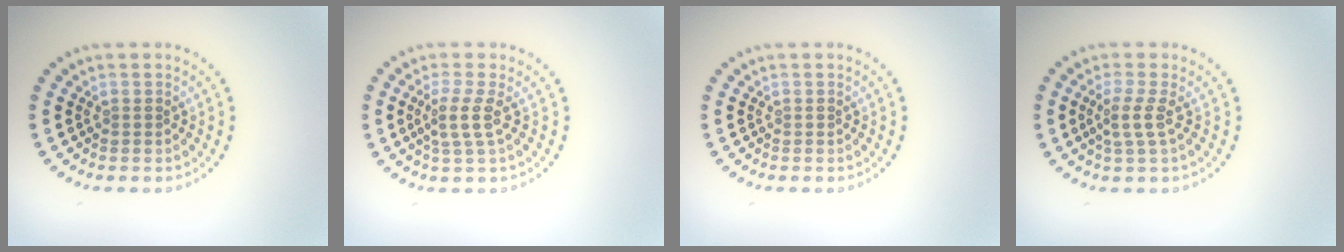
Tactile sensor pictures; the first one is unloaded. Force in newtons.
{"total": 2.3, "press": 1.6, "slide": 1.6}
{"total": 0.0}
{"total": 2.0, "press": 1.5, "slide": 1.3}